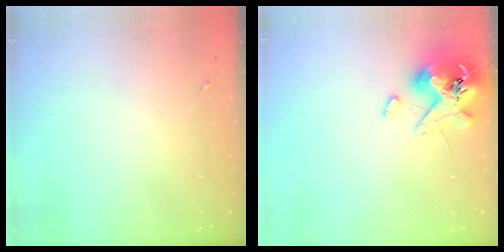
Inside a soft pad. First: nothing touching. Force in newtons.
{"total": 11.8, "press": 11.6, "slide": 1.8}